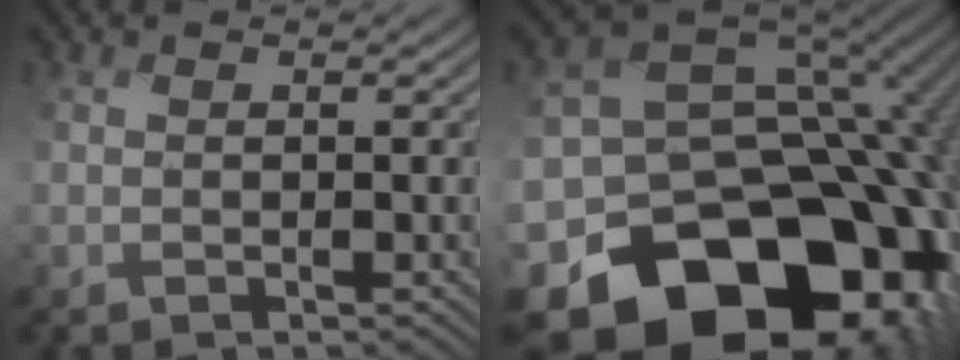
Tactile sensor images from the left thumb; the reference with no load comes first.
{"total": 22.9, "force": [-12.4, 15.6, 11.2], "torque": [-0.165, -0.043, -0.190]}